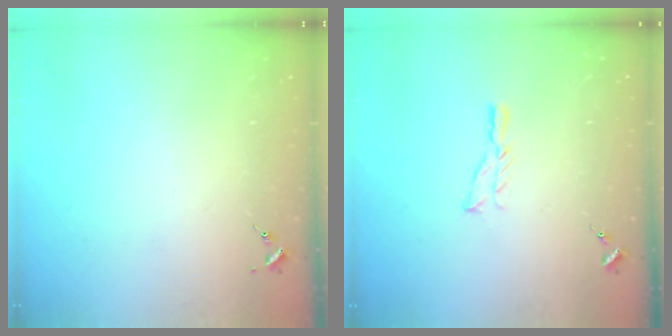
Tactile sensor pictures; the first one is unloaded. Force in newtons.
{"total": 5.8, "press": 5.8, "slide": 0.5}